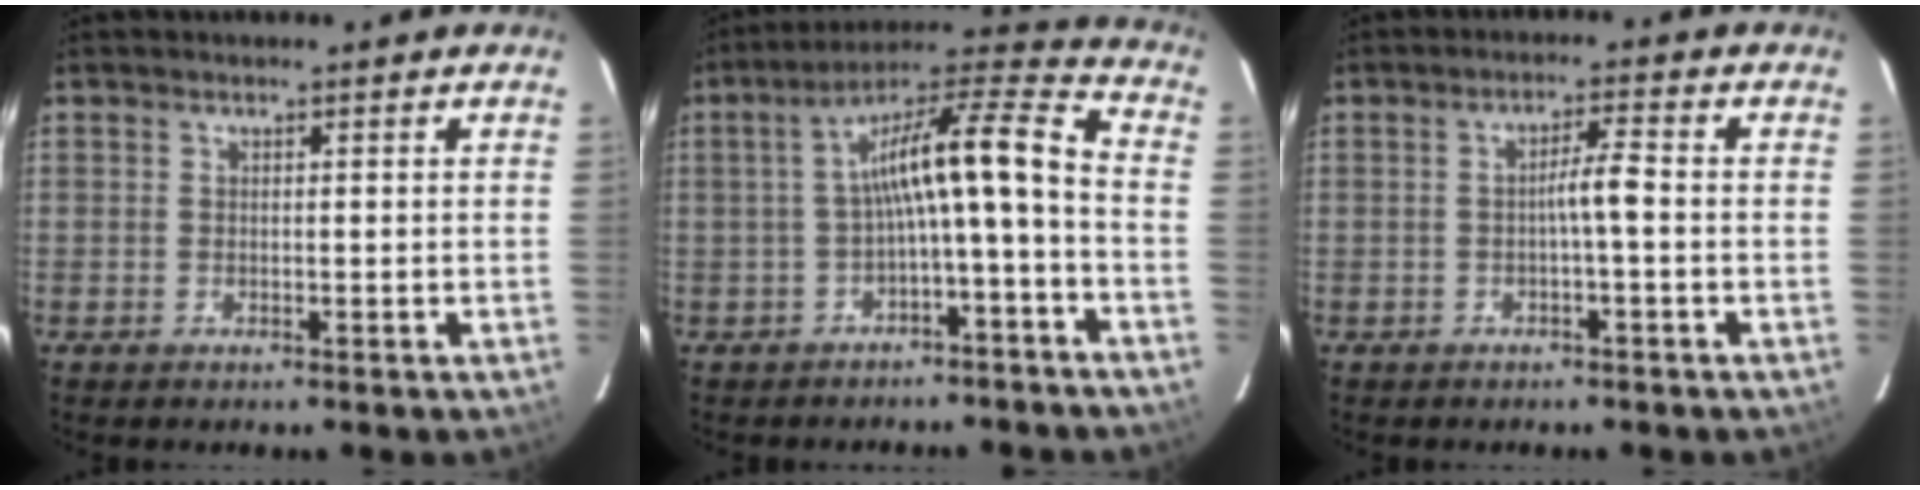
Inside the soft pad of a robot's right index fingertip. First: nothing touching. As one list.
[{"total": 11.9, "force": [-1.8, 0.9, 11.8], "torque": [-0.187, 0.046, -0.029]}, {"total": 3.2, "force": [-0.6, 0.0, 3.1], "torque": [-0.049, 0.005, -0.011]}]